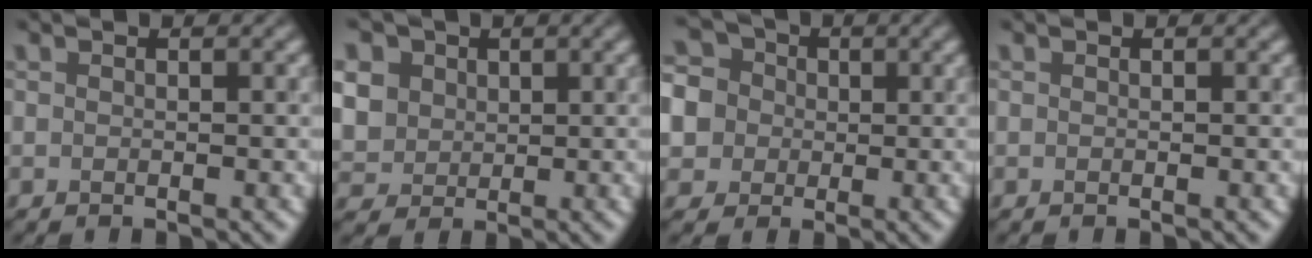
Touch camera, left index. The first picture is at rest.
{"total": 8.3, "force": [3.2, 6.6, 3.7], "torque": [-0.100, 0.022, 0.050]}
{"total": 8.2, "force": [0.5, 7.4, 3.4], "torque": [-0.083, 0.038, -0.026]}
{"total": 0.0}